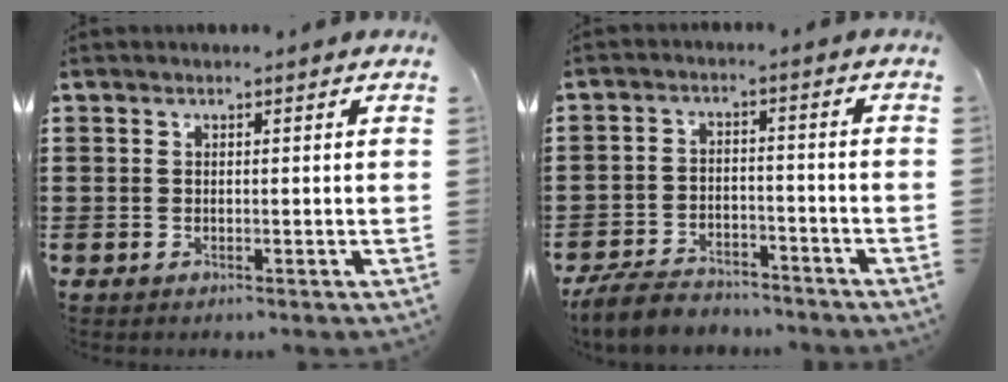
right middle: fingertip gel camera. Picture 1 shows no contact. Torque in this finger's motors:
{"motor_torque": [1.89, -0.25, 0.09, 0.05]}